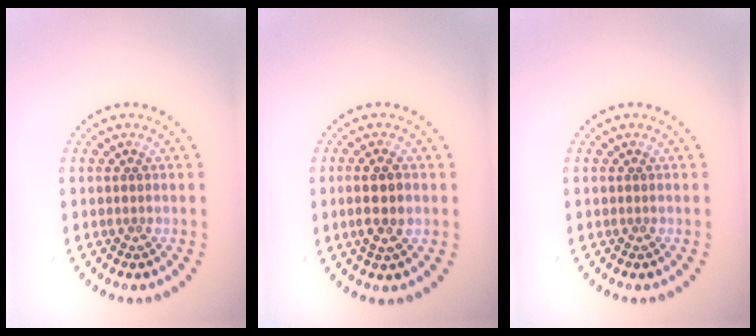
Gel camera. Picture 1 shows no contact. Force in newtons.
{"total": 2.7, "press": 2.6, "slide": 0.7}
{"total": 0.0}